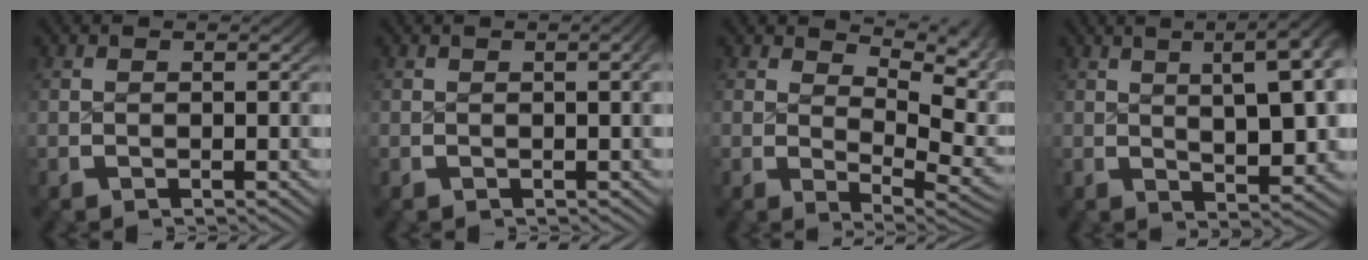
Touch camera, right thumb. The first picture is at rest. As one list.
[{"total": 1.3, "force": [0.1, 0.4, 1.2], "torque": [-0.012, 0.007, 0.001]}, {"total": 5.5, "force": [1.7, 3.1, 4.3], "torque": [-0.050, -0.021, 0.038]}, {"total": 8.8, "force": [3.7, 3.7, 7.0], "torque": [-0.066, 0.021, 0.044]}]